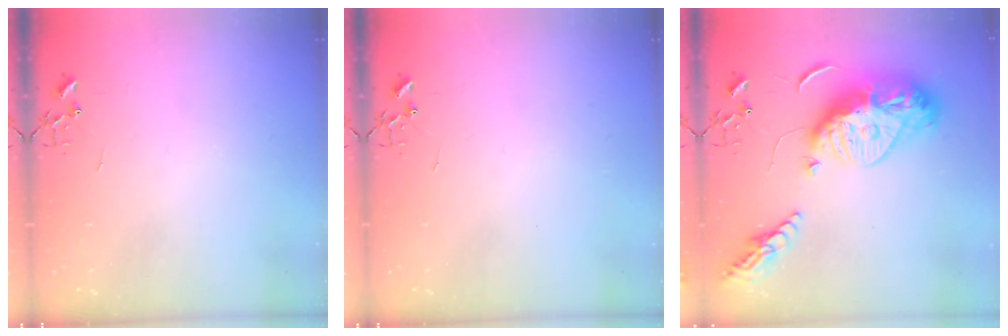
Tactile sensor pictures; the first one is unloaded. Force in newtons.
{"total": 0.0}
{"total": 22.4, "press": 22.3, "slide": 1.9}